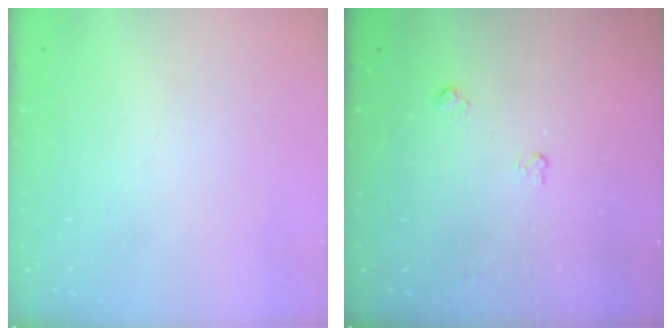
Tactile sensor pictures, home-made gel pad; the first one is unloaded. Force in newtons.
{"total": 5.3, "press": 5.3, "slide": 0.8}